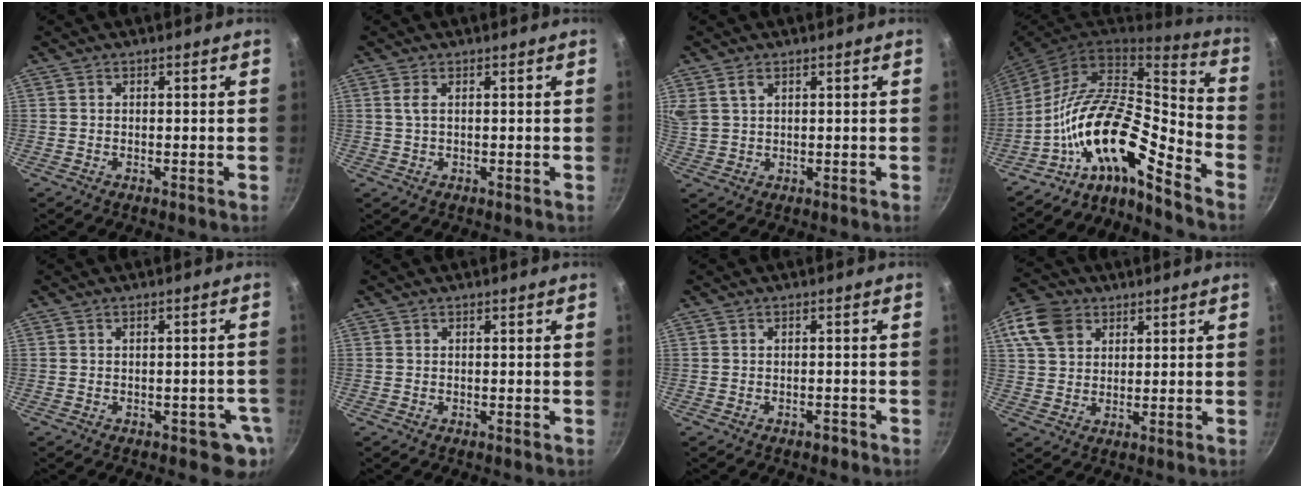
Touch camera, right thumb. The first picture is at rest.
{"total": 1.8, "force": [0.4, 0.8, 1.5], "torque": [-0.031, 0.001, 0.010]}
{"total": 5.3, "force": [2.6, 3.5, 3.0], "torque": [-0.055, 0.004, 0.057]}
{"total": 17.6, "force": [-9.9, 6.4, 13.0], "torque": [-0.209, 0.086, -0.205]}
{"total": 3.9, "force": [-1.5, 2.5, 2.7], "torque": [-0.003, 0.015, -0.011]}
{"total": 0.0}
{"total": 1.3, "force": [-0.9, 0.7, 0.6], "torque": [-0.006, 0.012, -0.006]}
{"total": 10.4, "force": [4.7, 7.6, 5.2], "torque": [-0.086, 0.001, 0.082]}